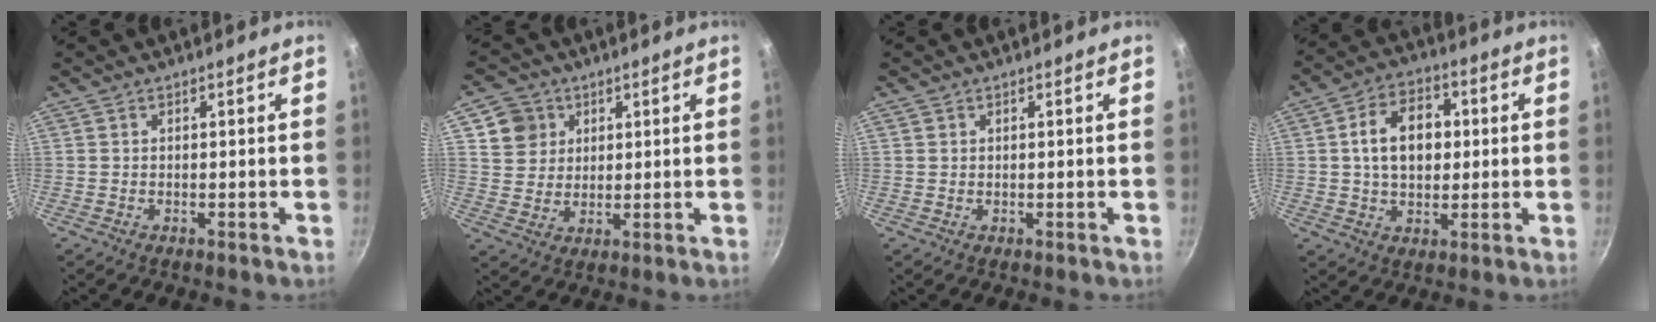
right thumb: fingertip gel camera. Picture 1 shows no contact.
{"total": 7.4, "force": [3.1, 6.5, 1.7], "torque": [0.005, 0.002, 0.058]}
{"total": 0.5, "force": [0.3, 0.4, 0.1], "torque": [0.002, 0.000, 0.004]}
{"total": 11.9, "force": [1.5, 8.3, 8.4], "torque": [-0.110, 0.015, 0.016]}